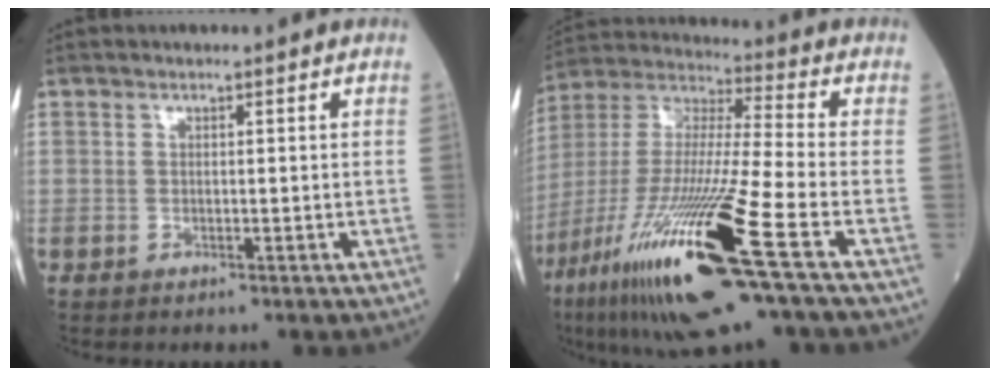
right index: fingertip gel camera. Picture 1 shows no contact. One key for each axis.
{"total": 24.9, "fx": -11.5, "fy": 1.1, "fz": 22.0, "tx": -0.441, "ty": -0.063, "tz": -0.213}